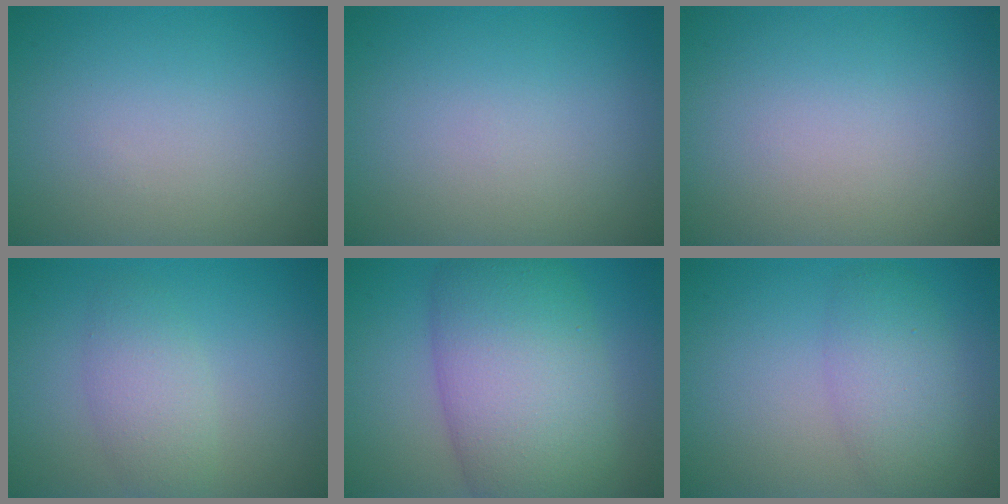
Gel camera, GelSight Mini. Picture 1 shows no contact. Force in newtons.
{"total": 0.0}
{"total": 0.0}
{"total": 2.9, "press": 2.9, "slide": 0.1}
{"total": 11.6, "press": 11.6, "slide": 0.8}
{"total": 3.9, "press": 3.9, "slide": 0.1}